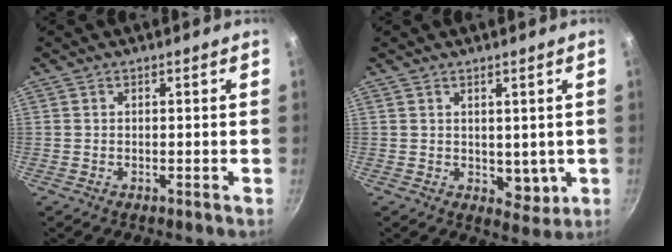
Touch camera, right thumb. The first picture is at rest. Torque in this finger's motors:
{"motor_torque": [-0.31, 0.31, 0.08, 0.19, 0.00]}